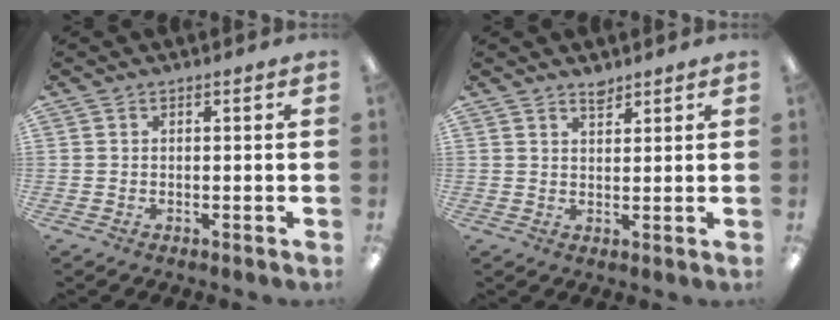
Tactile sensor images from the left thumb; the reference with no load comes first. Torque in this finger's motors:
{"motor_torque": [-0.11, 0.13, -0.44, 0.04, 0.04]}